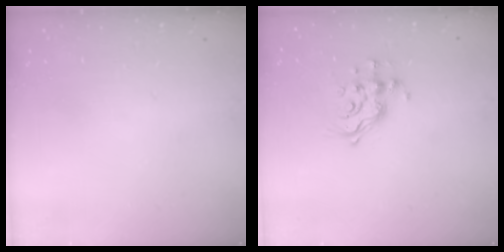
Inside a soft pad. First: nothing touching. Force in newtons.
{"total": 12.0, "press": 11.9, "slide": 1.1}